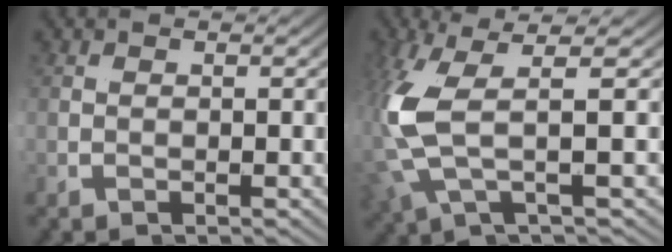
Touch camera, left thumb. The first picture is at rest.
{"total": 4.0, "force": [1.2, -1.0, 3.7], "torque": [-0.114, 0.017, 0.025]}